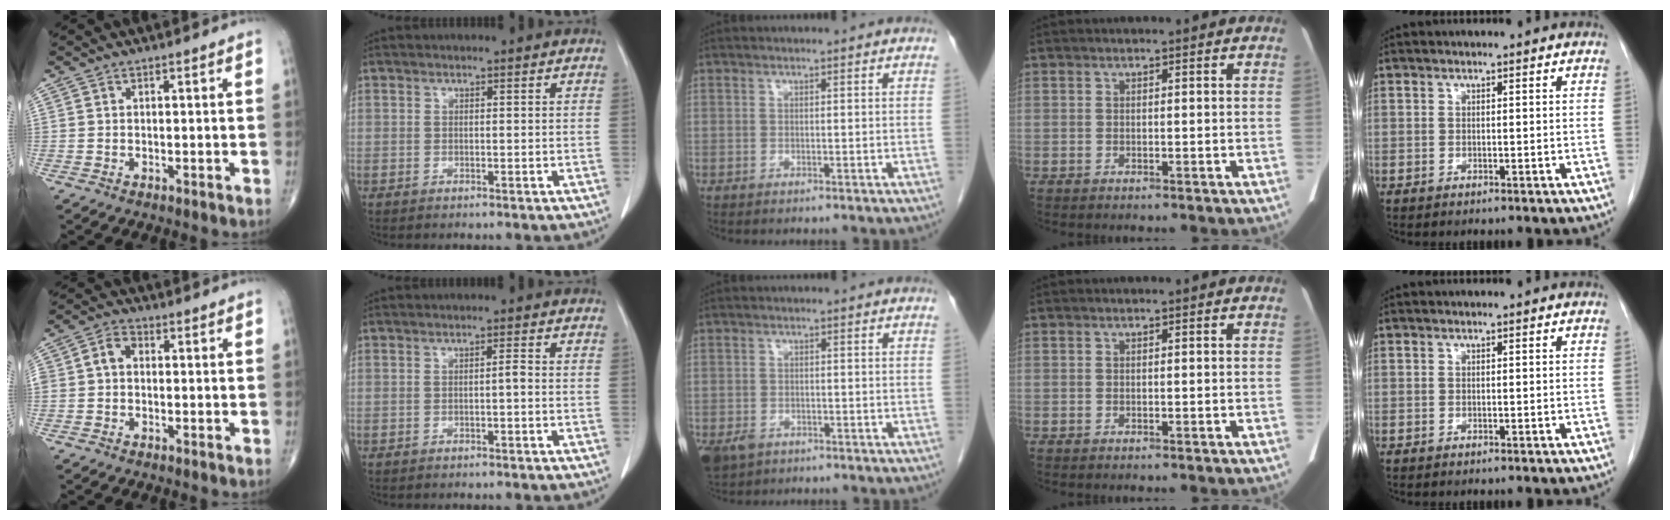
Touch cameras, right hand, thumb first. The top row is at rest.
{"thumb": {"total": 3.7, "force": [-0.1, 2.8, 2.4], "torque": [-0.038, 0.015, -0.010]}, "index": {"total": 1.0, "force": [-0.3, 0.0, 0.9], "torque": [-0.013, 0.002, -0.004]}, "middle": {"total": 5.1, "force": [-2.9, 3.5, 2.2], "torque": [-0.047, -0.006, -0.044]}}